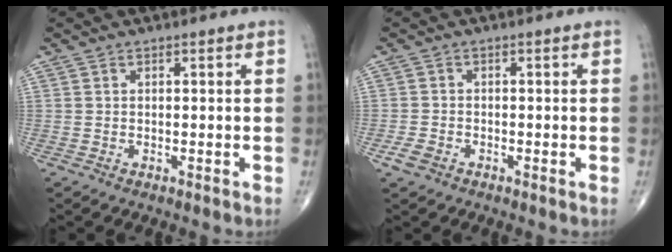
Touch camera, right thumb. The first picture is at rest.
{"total": 2.5, "force": [-1.4, 1.6, 1.4], "torque": [-0.030, 0.000, -0.027]}